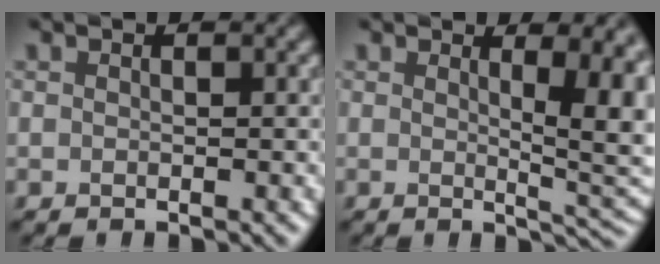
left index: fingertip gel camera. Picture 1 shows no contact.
{"total": 7.6, "force": [1.7, 3.0, 6.8], "torque": [-0.052, -0.004, 0.025]}